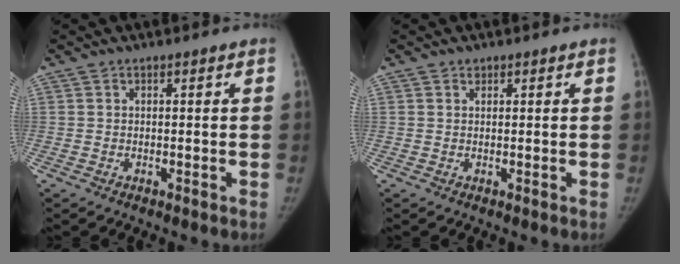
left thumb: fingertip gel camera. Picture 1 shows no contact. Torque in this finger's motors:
{"motor_torque": [0.15, -0.03, -0.03, -0.25, 0.04]}